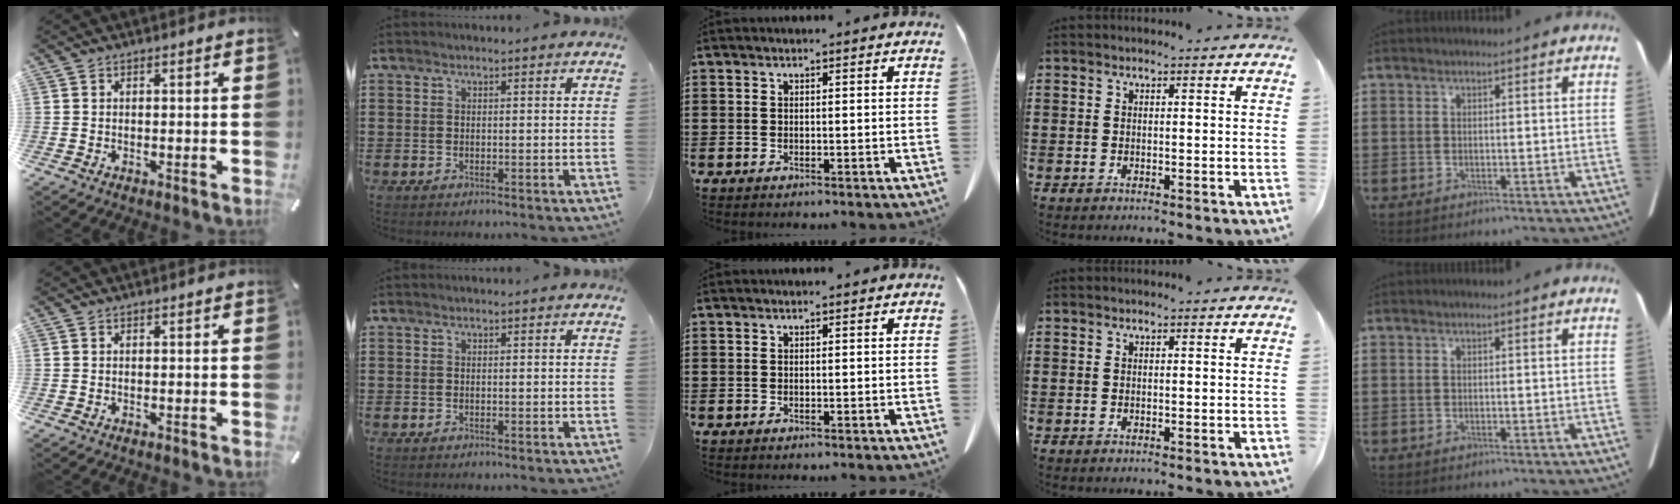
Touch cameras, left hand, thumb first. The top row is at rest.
{}